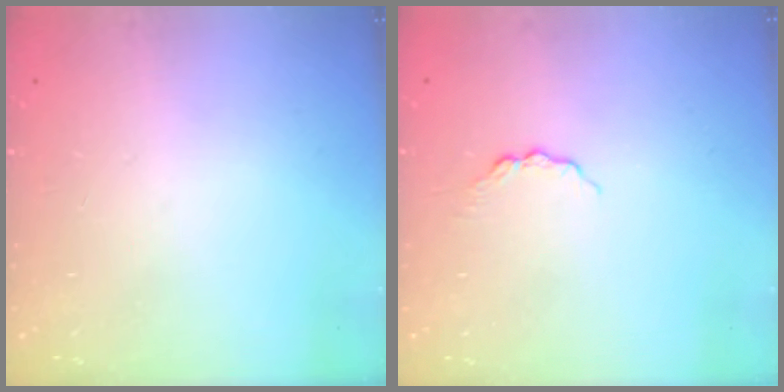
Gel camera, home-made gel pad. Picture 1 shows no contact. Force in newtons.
{"total": 4.2, "press": 4.2, "slide": 0.6}